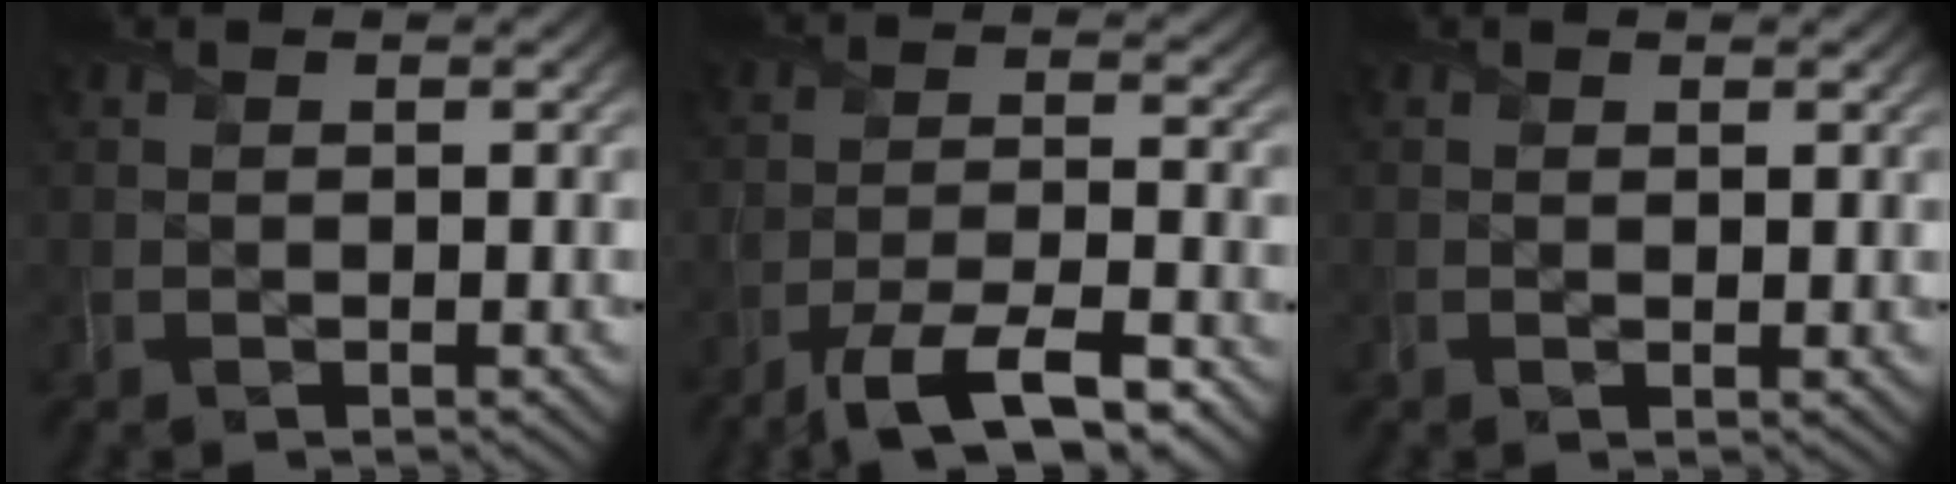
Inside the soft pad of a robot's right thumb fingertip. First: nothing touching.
{"total": 9.2, "force": [-6.6, 2.3, 6.0], "torque": [-0.108, 0.000, -0.120]}
{"total": 0.7, "force": [0.5, 0.2, 0.5], "torque": [-0.009, -0.002, 0.008]}